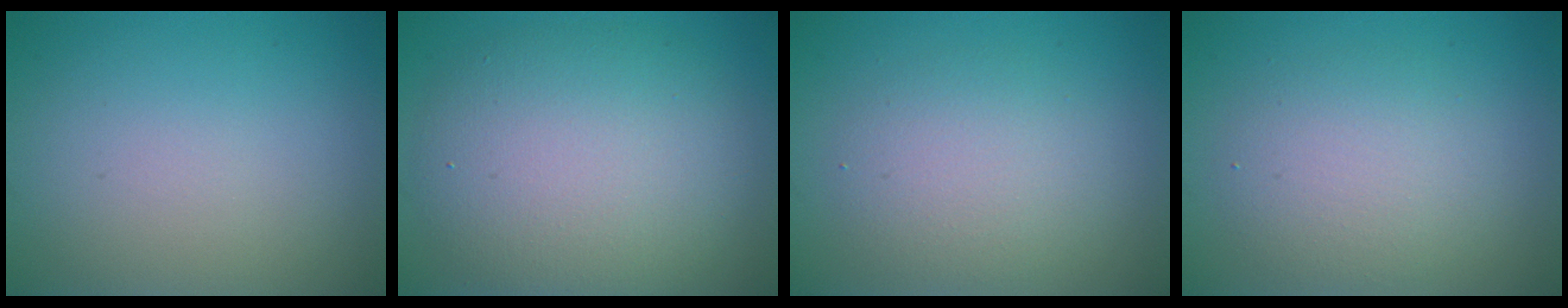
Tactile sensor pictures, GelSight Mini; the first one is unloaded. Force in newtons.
{"total": 8.7, "press": 8.7, "slide": 0.6}
{"total": 3.5, "press": 3.5, "slide": 0.2}
{"total": 3.8, "press": 3.8, "slide": 0.3}